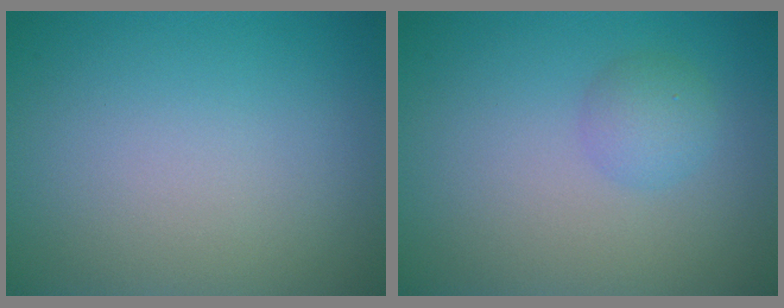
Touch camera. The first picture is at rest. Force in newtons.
{"total": 1.8, "press": 1.8, "slide": 0.1}